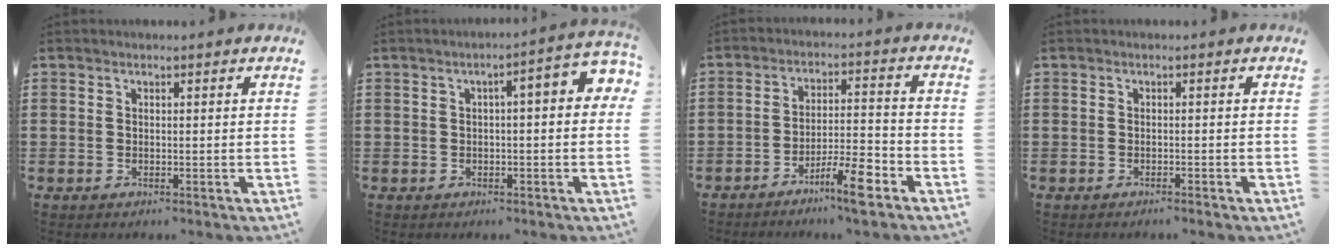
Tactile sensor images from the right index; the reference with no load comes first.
{"total": 3.2, "force": [-0.2, 0.5, 3.1], "torque": [-0.051, 0.000, -0.010]}
{"total": 7.7, "force": [-5.4, 0.8, 5.4], "torque": [-0.091, 0.001, -0.095]}
{"total": 0.8, "force": [-0.7, -0.2, 0.2], "torque": [-0.005, -0.003, -0.015]}